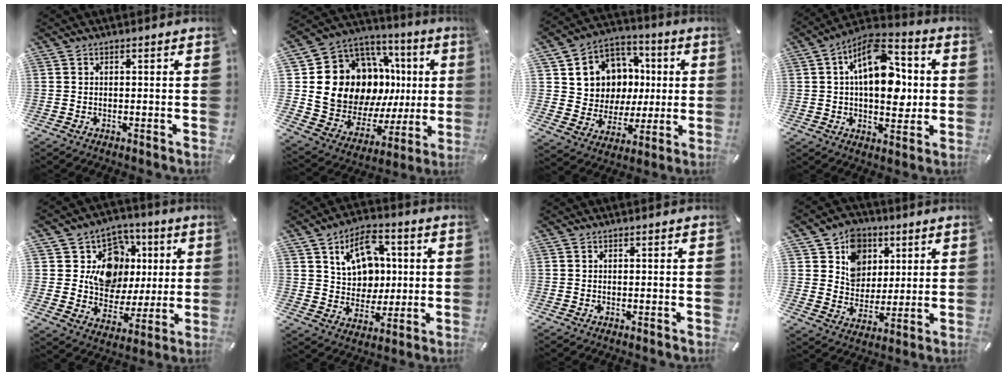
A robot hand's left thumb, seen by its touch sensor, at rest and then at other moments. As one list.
[{"total": 17.4, "force": [4.4, 13.7, 9.8], "torque": [-0.176, -0.062, 0.102]}, {"total": 11.7, "force": [1.1, 11.5, 1.8], "torque": [-0.030, -0.017, 0.036]}, {"total": 16.1, "force": [3.1, 9.6, 12.6], "torque": [-0.197, -0.010, 0.055]}, {"total": 14.1, "force": [3.2, 12.5, 5.8], "torque": [-0.076, -0.027, 0.065]}, {"total": 12.1, "force": [4.1, 9.9, 5.7], "torque": [-0.090, -0.004, 0.081]}, {"total": 0.0}, {"total": 11.5, "force": [4.4, 10.1, 3.4], "torque": [-0.066, -0.017, 0.087]}]